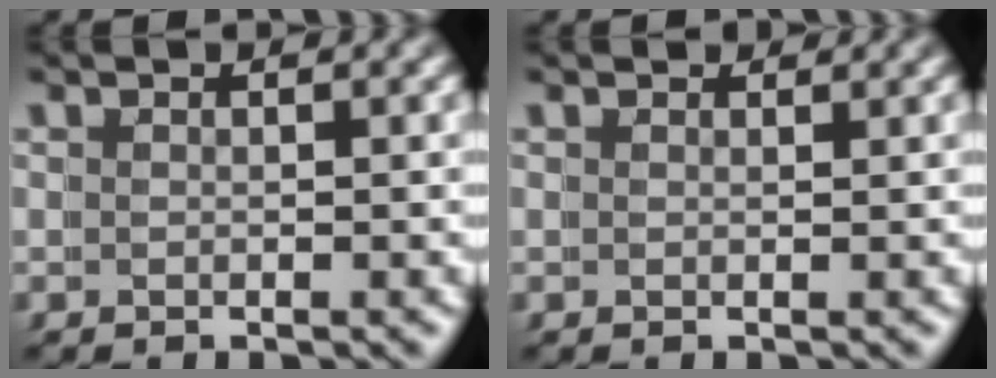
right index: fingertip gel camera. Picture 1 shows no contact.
{"total": 1.0, "force": [0.9, -0.4, 0.1], "torque": [0.000, 0.000, 0.015]}